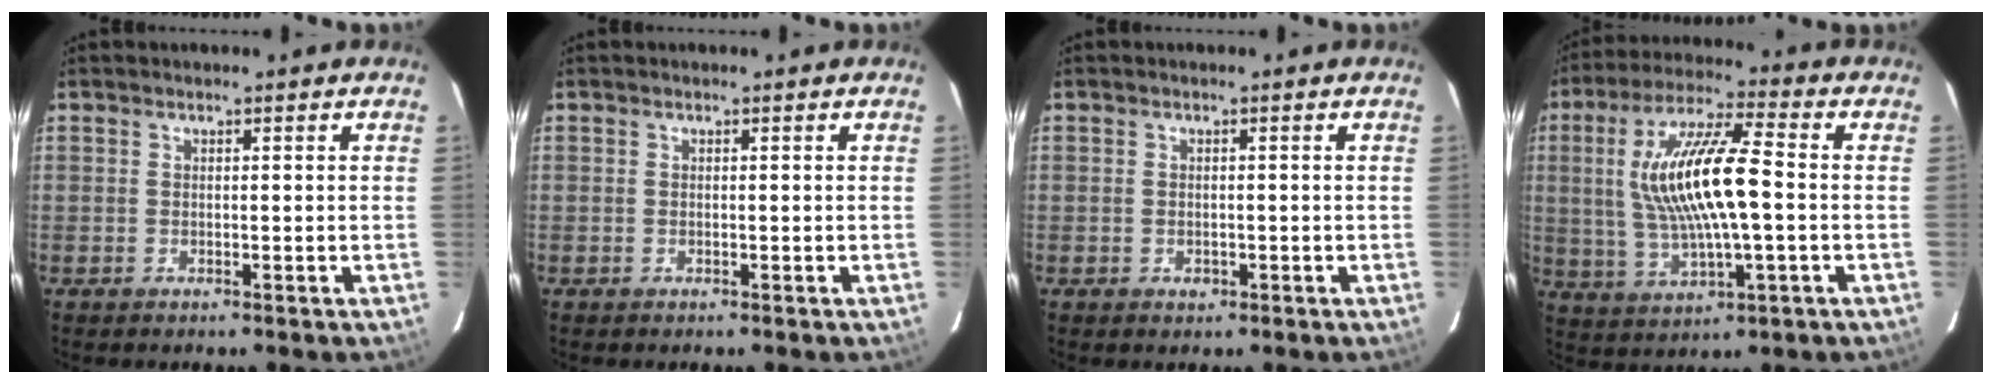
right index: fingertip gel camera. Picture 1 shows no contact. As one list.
[{"total": 0.0}, {"total": 1.2, "force": [-0.4, 1.0, 0.4], "torque": [-0.006, -0.001, -0.004]}, {"total": 15.9, "force": [0.6, 3.9, 15.4], "torque": [-0.294, 0.008, 0.018]}]